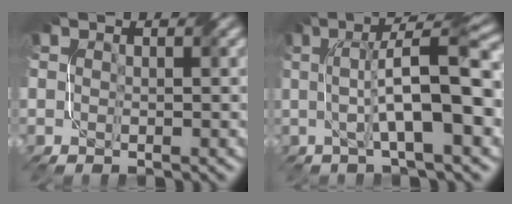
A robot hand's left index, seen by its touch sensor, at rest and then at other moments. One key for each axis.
{"total": 9.9, "fx": 0.7, "fy": 2.2, "fz": 9.6, "tx": -0.138, "ty": 0.012, "tz": 0.010}